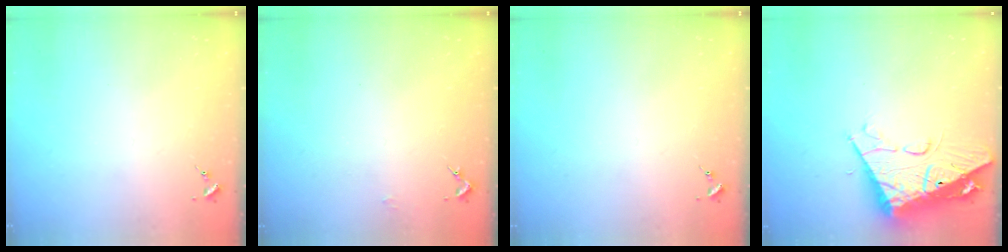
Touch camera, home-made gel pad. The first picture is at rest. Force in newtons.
{"total": 2.1, "press": 2.1, "slide": 0.3}
{"total": 0.0}
{"total": 15.0, "press": 14.9, "slide": 1.8}